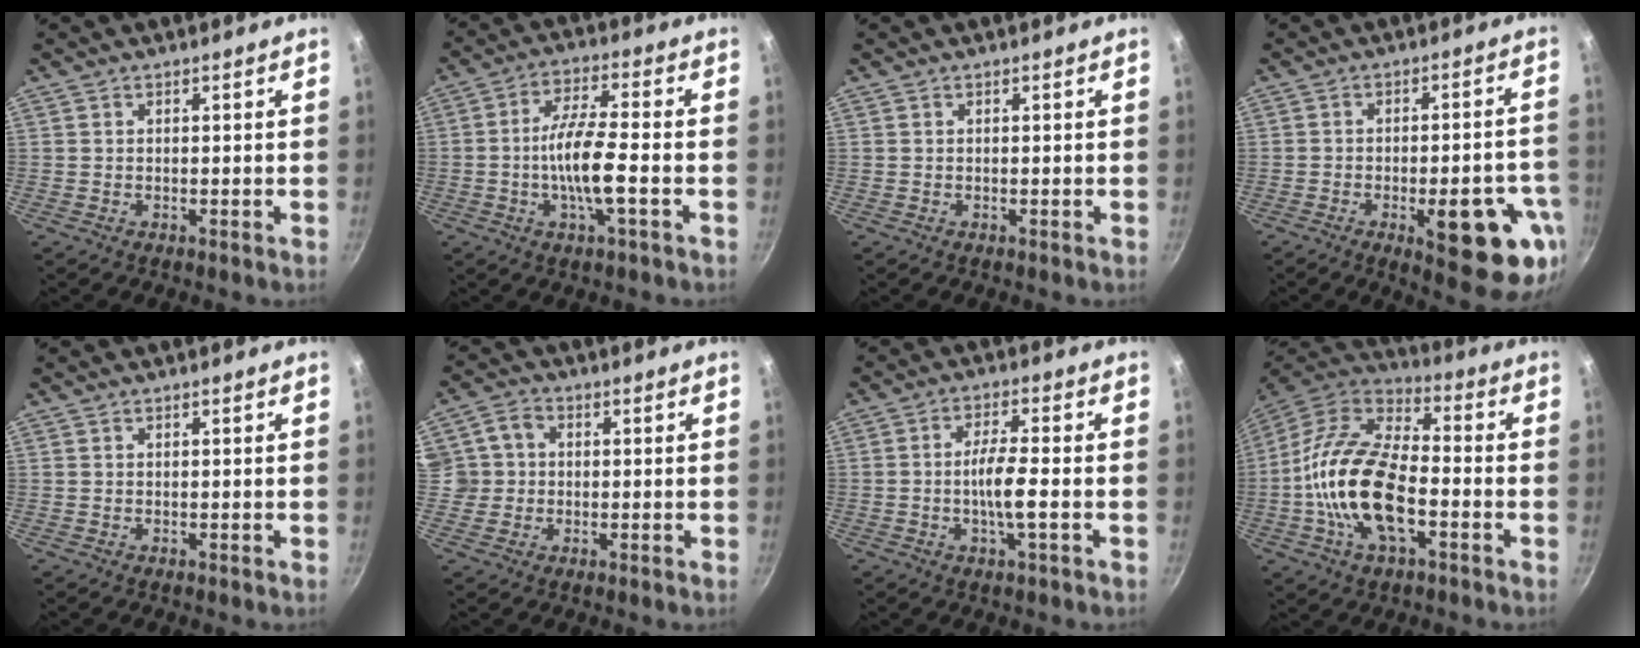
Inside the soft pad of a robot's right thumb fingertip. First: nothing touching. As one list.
[{"total": 9.7, "force": [-2.4, 2.3, 9.1], "torque": [-0.175, 0.024, -0.051]}, {"total": 0.0}, {"total": 16.8, "force": [-6.2, 5.8, 14.6], "torque": [-0.151, 0.016, -0.075]}, {"total": 0.0}, {"total": 5.4, "force": [0.2, 5.0, 2.0], "torque": [-0.001, 0.005, -0.006]}, {"total": 6.2, "force": [-1.6, 1.1, 5.9], "torque": [-0.114, 0.015, -0.033]}, {"total": 19.8, "force": [-4.4, 10.1, 16.4], "torque": [-0.299, 0.033, -0.097]}]